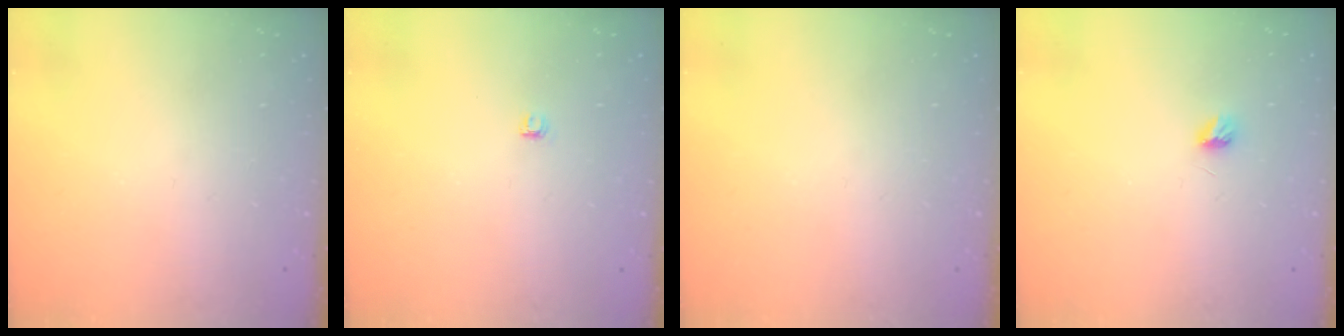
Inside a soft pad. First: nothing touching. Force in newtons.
{"total": 2.8, "press": 2.8, "slide": 0.4}
{"total": 0.0}
{"total": 3.8, "press": 3.7, "slide": 0.5}